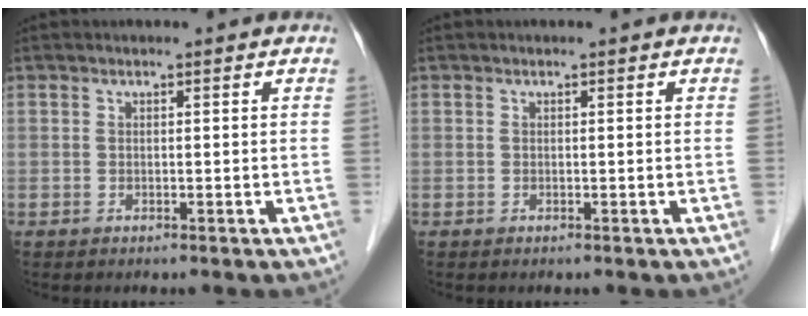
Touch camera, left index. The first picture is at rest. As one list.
[{"total": 0.0}]